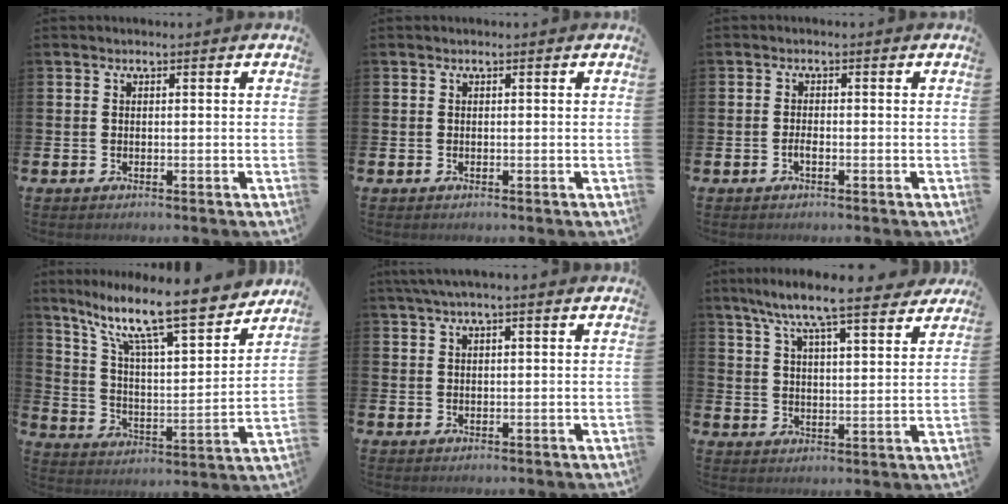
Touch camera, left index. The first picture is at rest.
{"total": 0.0}
{"total": 1.0, "force": [-0.6, 0.3, 0.8], "torque": [-0.018, 0.000, -0.010]}
{"total": 13.4, "force": [10.9, 2.5, 7.3], "torque": [-0.159, -0.077, 0.182]}
{"total": 2.6, "force": [2.0, 0.2, 1.6], "torque": [-0.038, 0.005, 0.038]}
{"total": 9.4, "force": [8.6, 0.8, 3.9], "torque": [-0.090, -0.048, 0.148]}